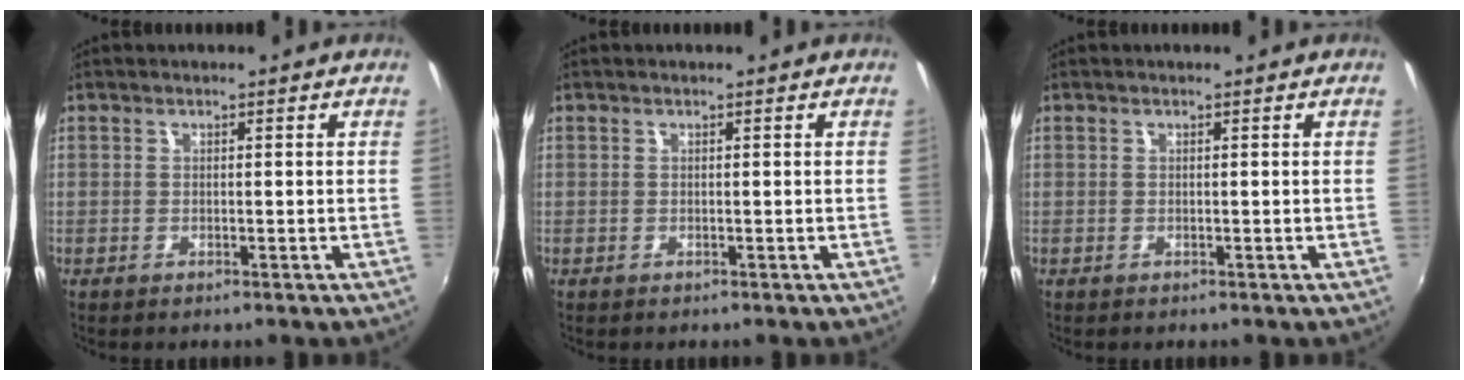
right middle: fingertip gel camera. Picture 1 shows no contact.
{"total": 0.0}
{"total": 0.0}